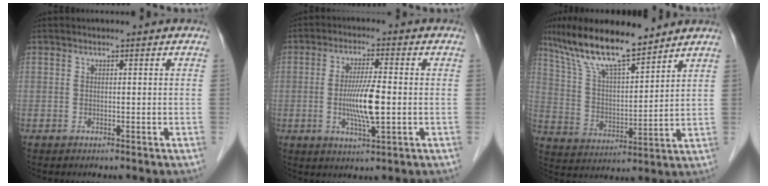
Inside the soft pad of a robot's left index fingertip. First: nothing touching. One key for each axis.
{"total": 7.2, "fx": -1.0, "fy": 0.6, "fz": 7.1, "tx": -0.136, "ty": -0.010, "tz": -0.022}
{"total": 13.9, "fx": 11.3, "fy": 2.4, "fz": 7.7, "tx": -0.150, "ty": 0.011, "tz": 0.209}